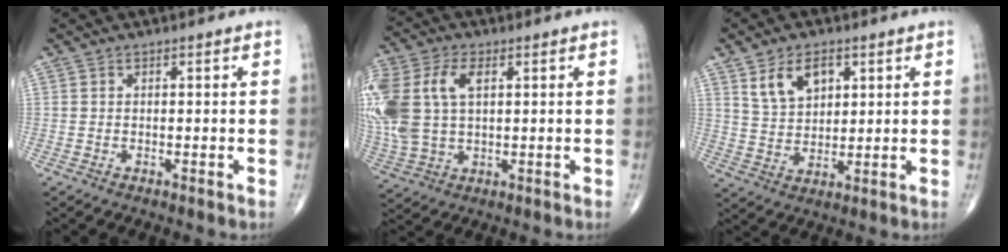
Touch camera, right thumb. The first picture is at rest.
{"total": 18.2, "force": [3.8, 11.3, 13.8], "torque": [-0.349, 0.015, 0.077]}
{"total": 8.1, "force": [3.8, 5.0, 5.0], "torque": [-0.071, -0.019, 0.077]}